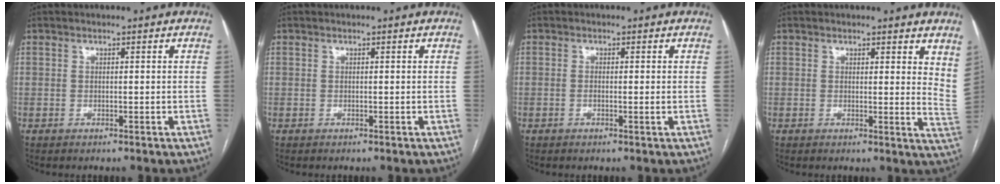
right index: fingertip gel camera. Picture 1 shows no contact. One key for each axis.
{"total": 0.0}
{"total": 1.4, "fx": -0.2, "fy": 0.1, "fz": 1.4, "tx": -0.024, "ty": -0.001, "tz": -0.002}
{"total": 7.2, "fx": 6.0, "fy": 2.1, "fz": 3.5, "tx": -0.035, "ty": -0.029, "tz": 0.047}